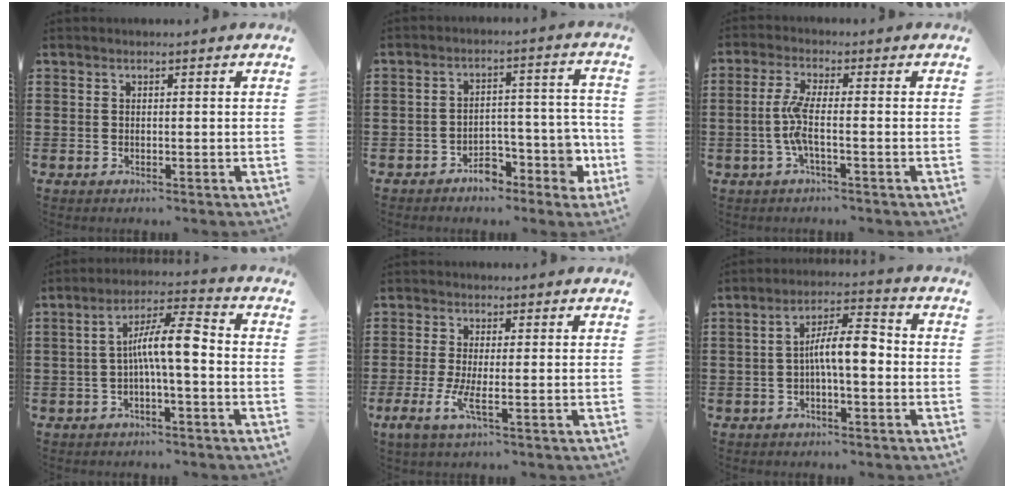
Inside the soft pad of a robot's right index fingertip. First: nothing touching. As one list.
[{"total": 6.4, "force": [-4.1, 3.8, 3.2], "torque": [-0.047, 0.017, -0.071]}, {"total": 4.7, "force": [-1.2, 0.8, 4.5], "torque": [-0.111, -0.009, -0.034]}, {"total": 8.6, "force": [-0.9, 1.7, 8.4], "torque": [-0.151, 0.014, -0.019]}, {"total": 4.0, "force": [-1.0, 0.4, 3.8], "torque": [-0.089, -0.014, -0.023]}, {"total": 7.6, "force": [-0.7, 2.2, 7.2], "torque": [-0.130, 0.014, -0.014]}]